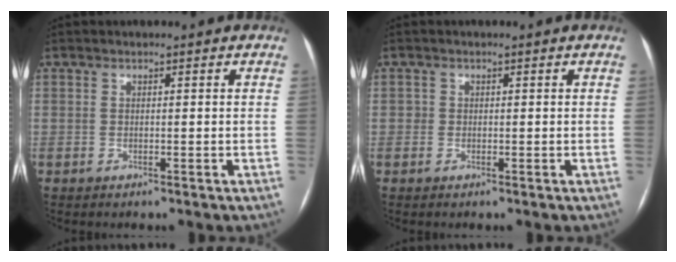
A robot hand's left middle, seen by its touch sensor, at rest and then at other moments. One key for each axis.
{"total": 0.6, "fx": 0.0, "fy": 0.6, "fz": 0.0, "tx": 0.004, "ty": 0.004, "tz": -0.003}